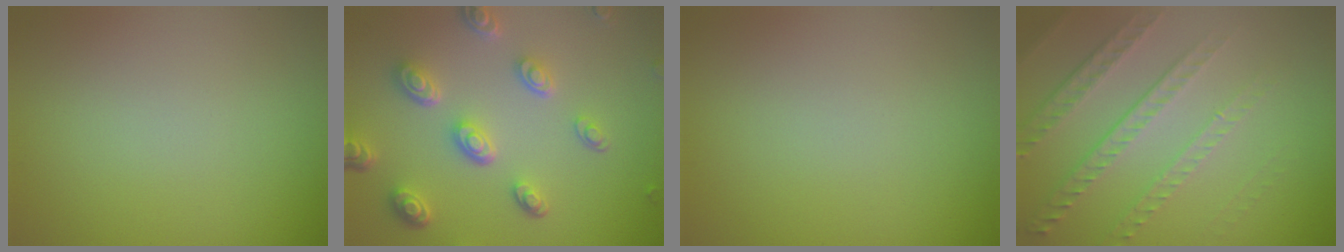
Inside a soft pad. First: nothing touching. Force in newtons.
{"total": 5.3, "press": 3.9, "slide": 3.6}
{"total": 0.0}
{"total": 5.0, "press": 3.4, "slide": 3.7}